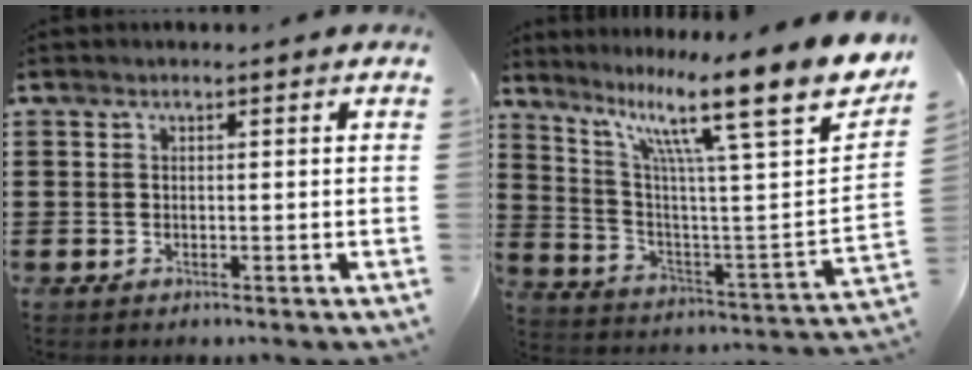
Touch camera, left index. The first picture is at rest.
{"total": 15.6, "force": [10.6, 0.9, 11.4], "torque": [-0.220, -0.076, 0.157]}